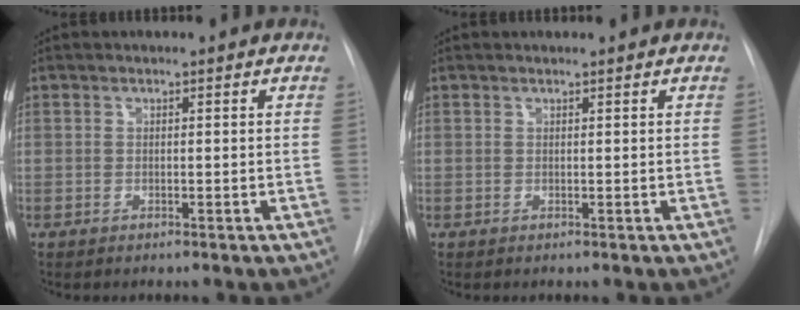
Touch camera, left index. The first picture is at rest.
{"total": 0.6, "force": [0.6, -0.1, 0.1], "torque": [-0.005, 0.008, 0.014]}